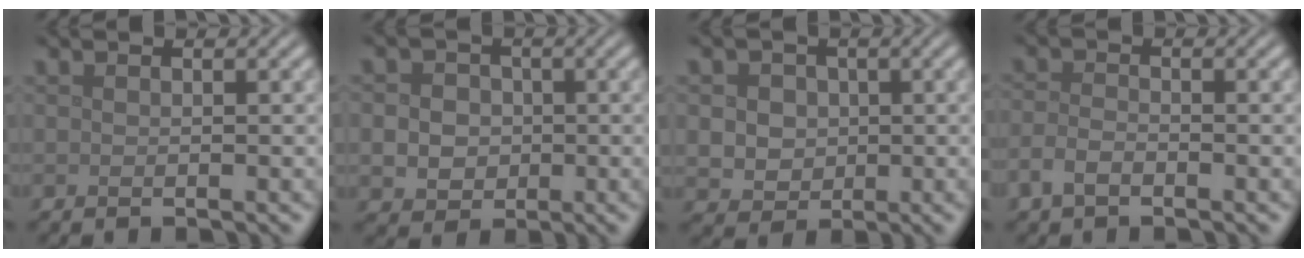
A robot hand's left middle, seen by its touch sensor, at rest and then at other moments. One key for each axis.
{"total": 5.4, "fx": -0.1, "fy": 4.8, "fz": 2.5, "tx": -0.031, "ty": 0.024, "tz": -0.024}
{"total": 5.0, "fx": 0.8, "fy": 4.3, "fz": 2.4, "tx": -0.036, "ty": 0.018, "tz": 0.003}
{"total": 2.1, "fx": -1.3, "fy": 1.0, "fz": 1.3, "tx": -0.030, "ty": 0.000, "tz": -0.032}